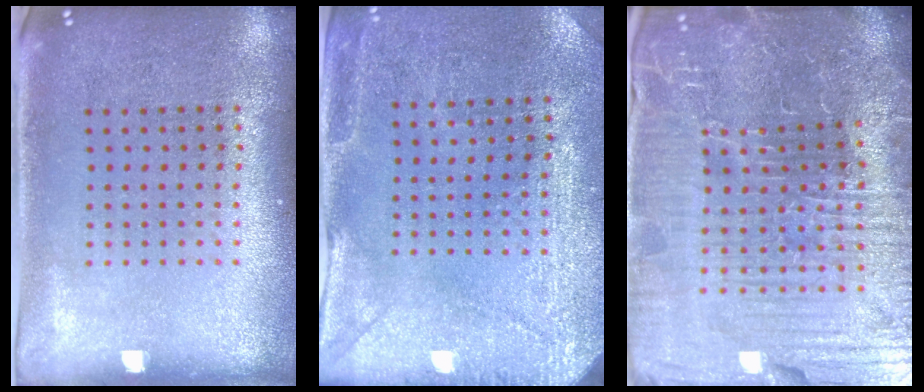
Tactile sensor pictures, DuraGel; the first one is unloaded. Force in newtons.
{"total": 2.9, "press": 2.8, "slide": 0.7}
{"total": 6.8, "press": 6.2, "slide": 2.7}